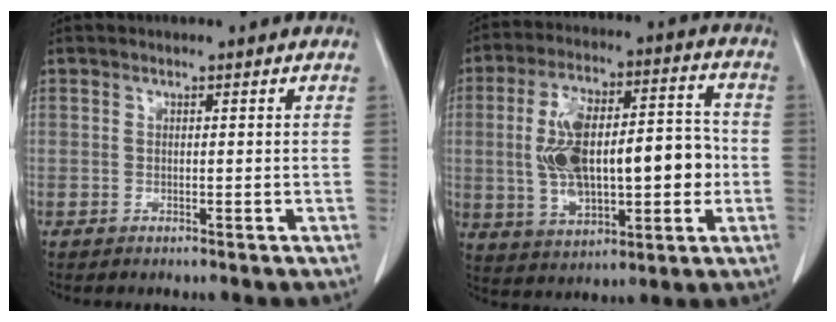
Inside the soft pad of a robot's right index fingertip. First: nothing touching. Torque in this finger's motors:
{"motor_torque": [1.72, -0.41, 0.48, 0.21]}